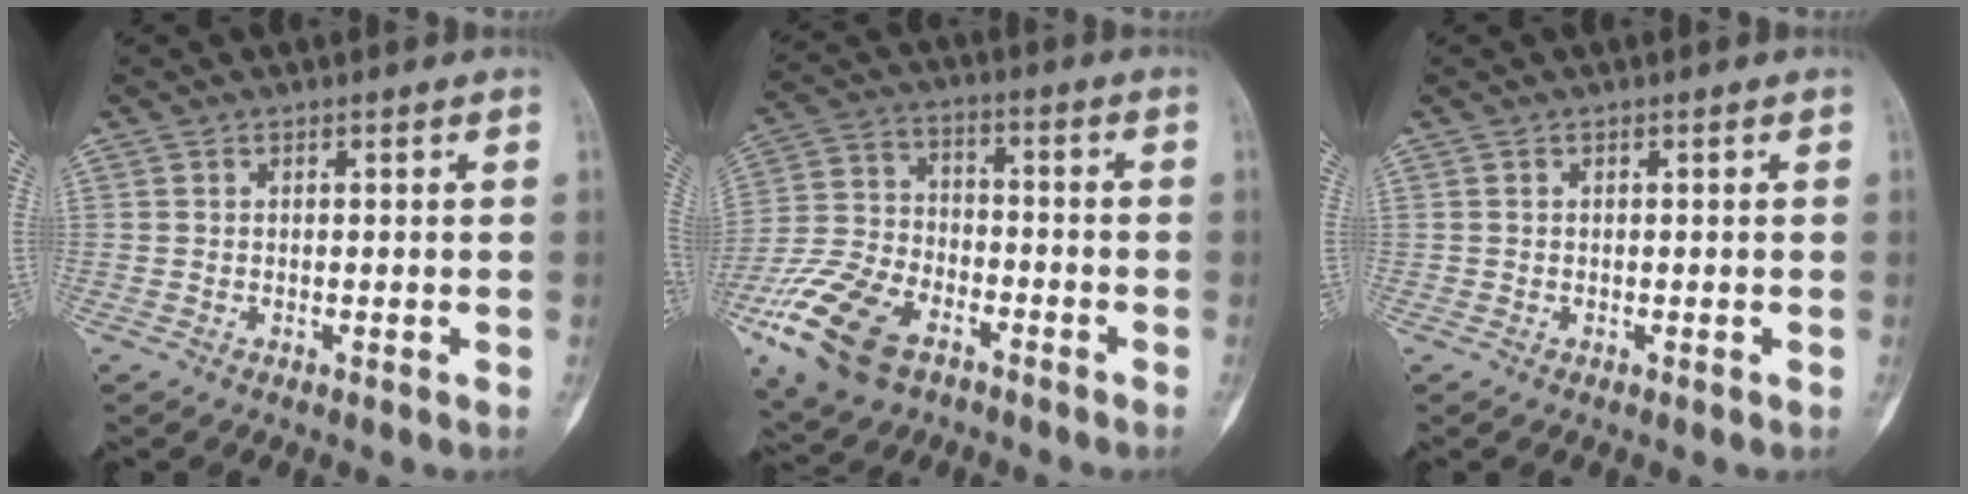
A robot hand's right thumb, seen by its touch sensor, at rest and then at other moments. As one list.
[{"total": 17.0, "force": [-9.2, 9.5, 10.8], "torque": [-0.222, 0.030, -0.176]}, {"total": 0.0}]